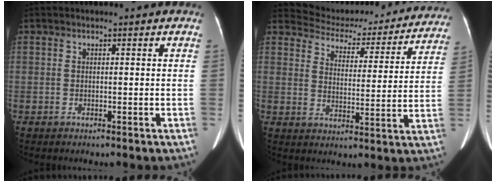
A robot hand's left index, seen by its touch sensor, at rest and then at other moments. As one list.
[{"total": 20.7, "force": [19.6, 5.1, 4.2], "torque": [-0.047, -0.025, 0.237]}]